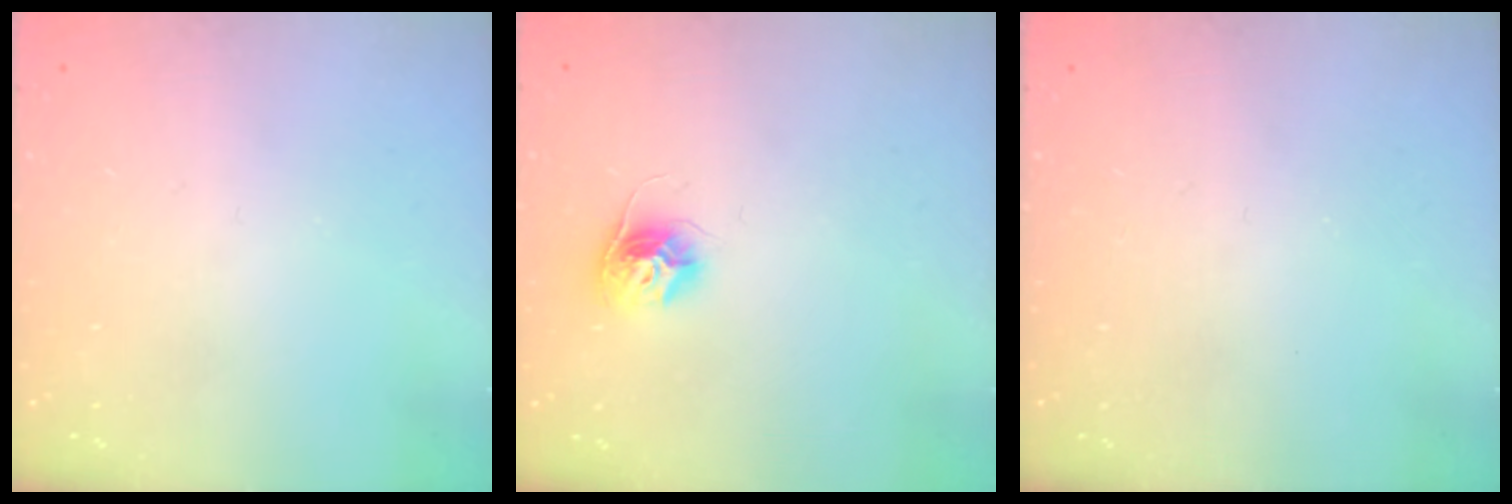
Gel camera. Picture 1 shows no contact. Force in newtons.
{"total": 10.0, "press": 10.0, "slide": 0.6}
{"total": 0.0}